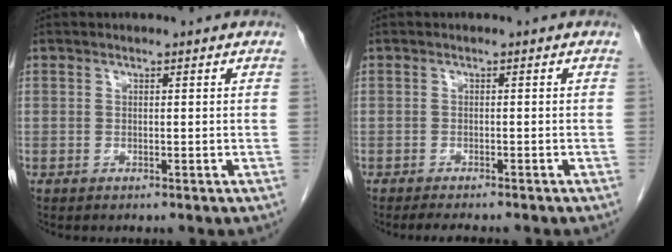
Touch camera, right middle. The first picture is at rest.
{"total": 4.1, "force": [-3.6, 0.6, 1.9], "torque": [-0.027, -0.009, -0.047]}